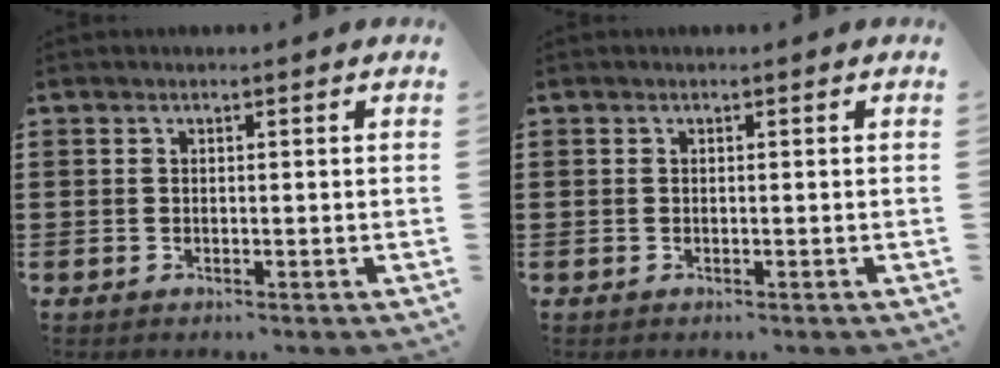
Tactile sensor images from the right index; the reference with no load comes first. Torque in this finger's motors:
{"motor_torque": [0.59, 0.33, 0.00, 0.00]}